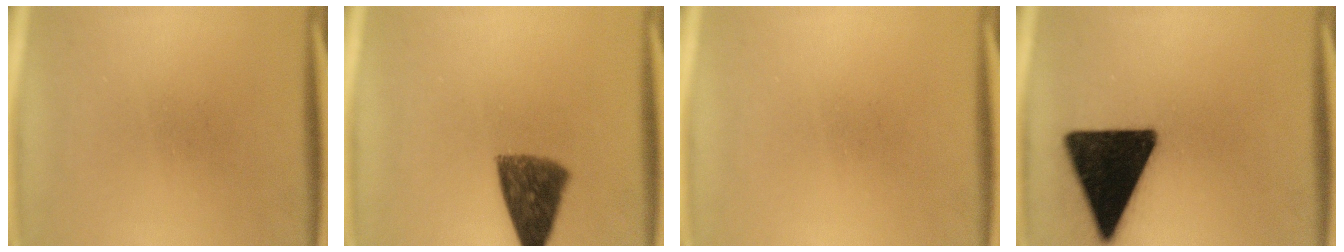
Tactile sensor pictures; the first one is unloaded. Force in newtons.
{"total": 9.1}
{"total": 0.0}
{"total": 18.7}